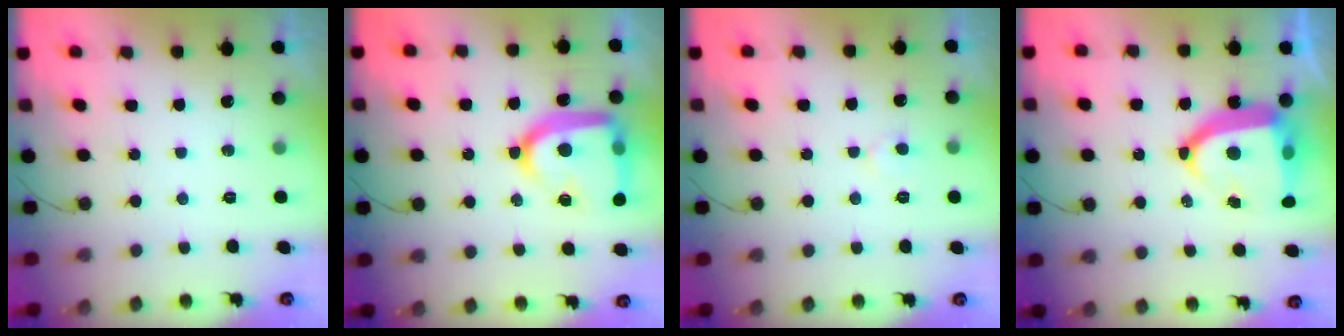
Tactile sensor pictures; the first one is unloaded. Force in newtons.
{"total": 22.5, "press": 22.4, "slide": 2.0}
{"total": 4.5, "press": 4.4, "slide": 0.3}
{"total": 14.9, "press": 14.8, "slide": 1.9}